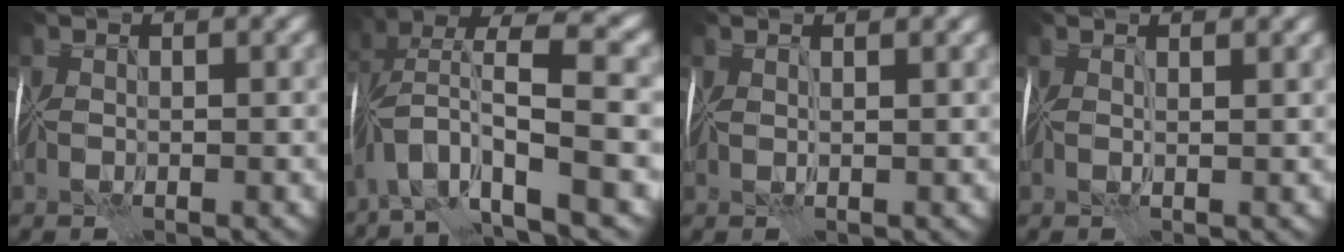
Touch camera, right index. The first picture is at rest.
{"total": 10.5, "force": [-4.1, 2.6, 9.3], "torque": [-0.176, 0.021, -0.073]}
{"total": 0.8, "force": [0.6, -0.5, 0.3], "torque": [-0.008, -0.002, 0.012]}
{"total": 1.2, "force": [0.9, -0.6, 0.6], "torque": [-0.008, -0.002, 0.007]}